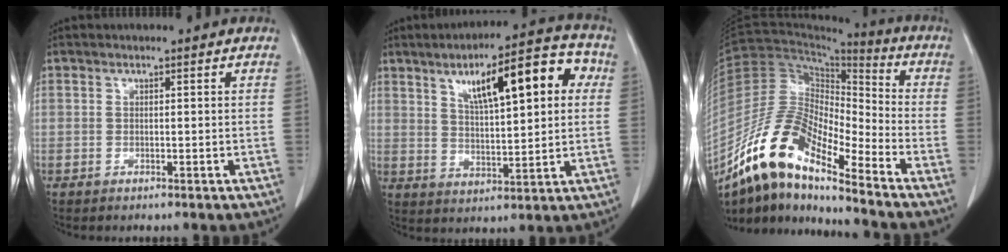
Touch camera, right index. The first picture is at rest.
{"total": 15.6, "force": [5.4, 4.2, 14.1], "torque": [-0.207, 0.031, 0.084]}
{"total": 17.0, "force": [-11.9, 4.4, 11.3], "torque": [-0.226, 0.022, -0.218]}